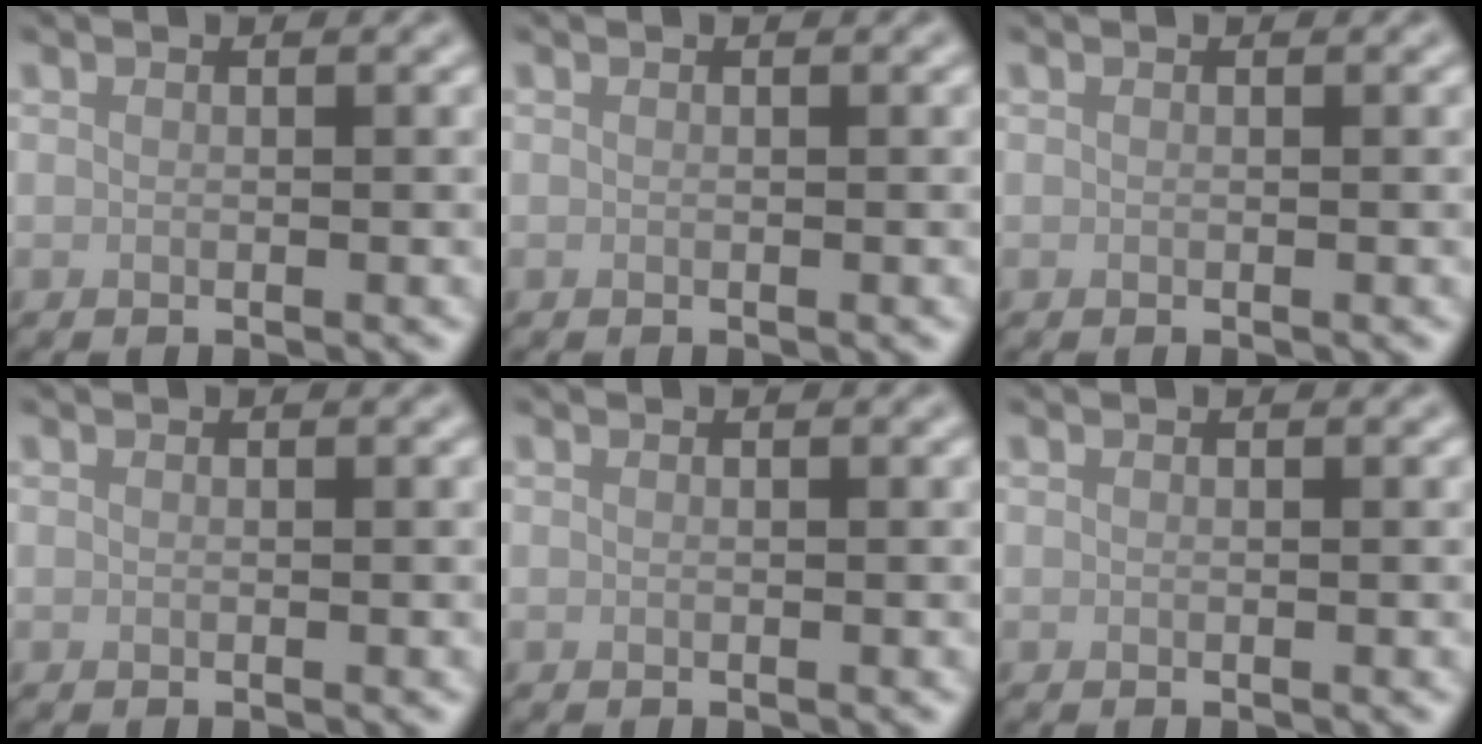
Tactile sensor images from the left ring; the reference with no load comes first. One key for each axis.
{"total": 0.0}
{"total": 0.0}
{"total": 0.0}
{"total": 0.0}
{"total": 0.0}